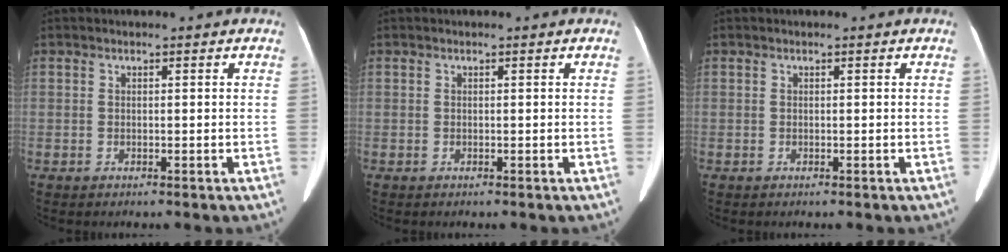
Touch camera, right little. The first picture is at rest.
{"total": 0.0}
{"total": 0.0}